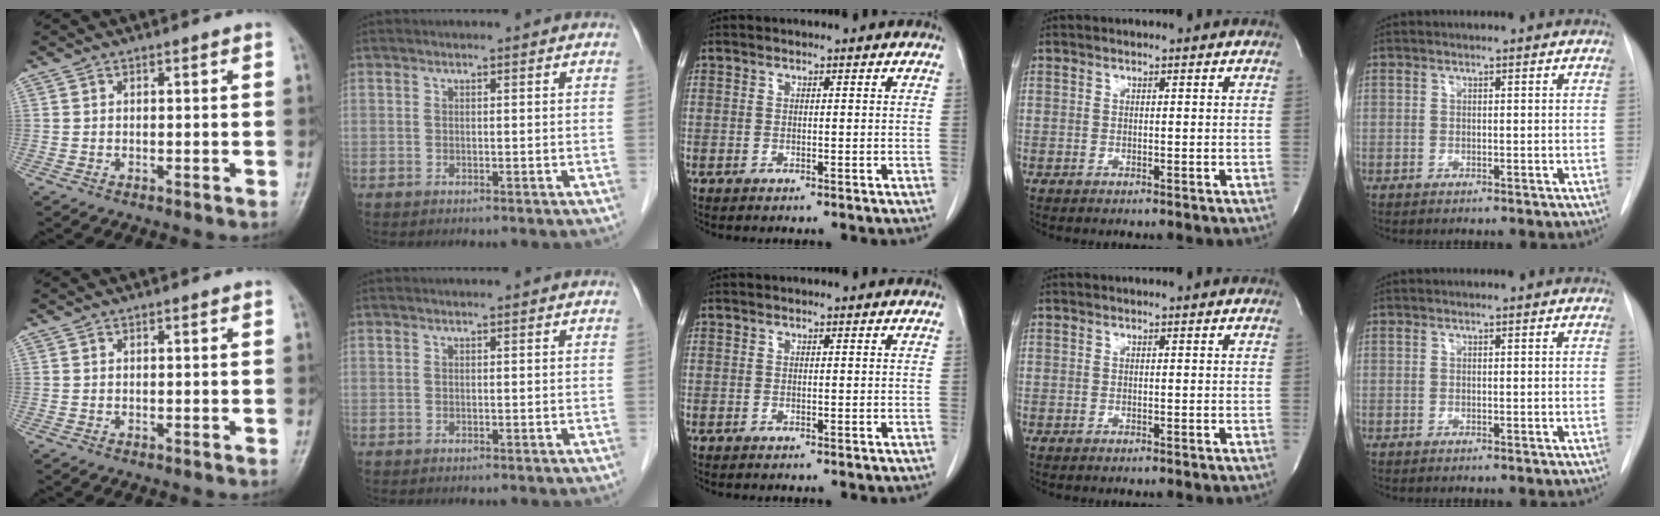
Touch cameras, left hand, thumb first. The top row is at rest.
{}